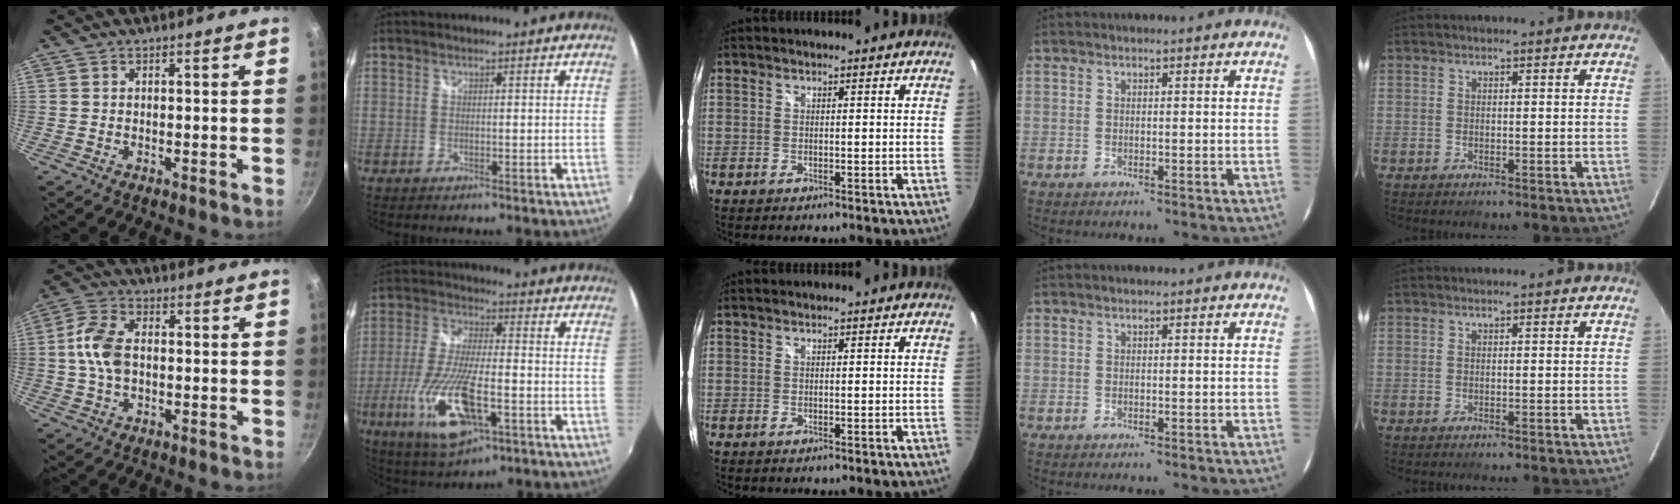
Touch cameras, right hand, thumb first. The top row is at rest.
{"thumb": {"total": 8.5, "force": [0.1, 5.3, 6.6], "torque": [-0.132, 0.019, -0.006]}, "index": {"total": 16.9, "force": [-6.3, 5.4, 14.7], "torque": [-0.313, -0.028, -0.114]}}